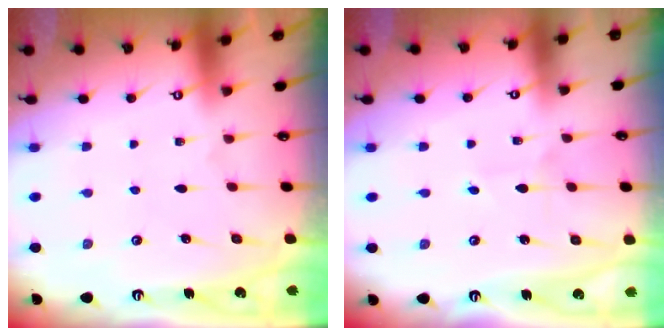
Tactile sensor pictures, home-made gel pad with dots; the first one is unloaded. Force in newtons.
{"total": 2.7, "press": 2.7, "slide": 0.3}